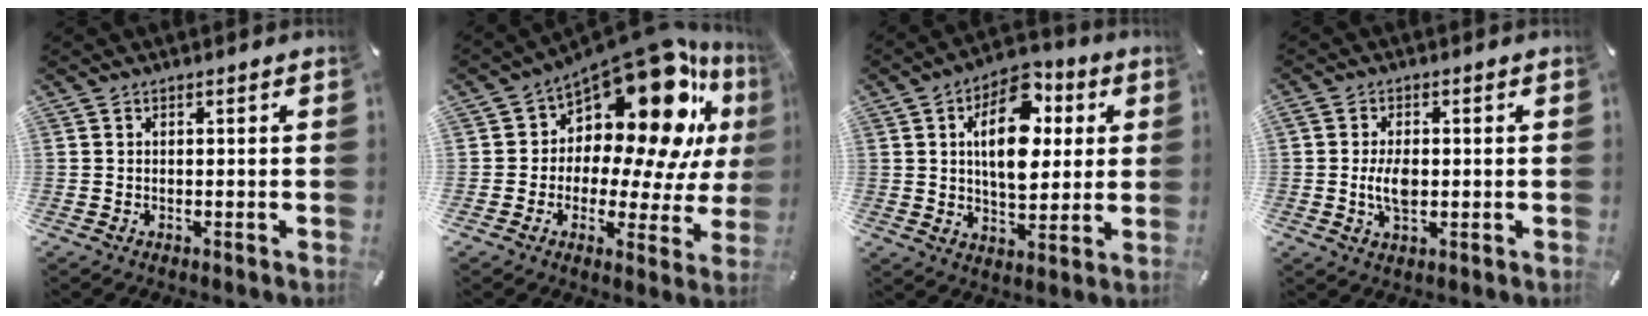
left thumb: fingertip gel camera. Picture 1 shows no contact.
{"total": 18.2, "force": [10.4, 9.0, 12.0], "torque": [-0.167, -0.103, 0.172]}
{"total": 16.0, "force": [4.2, 10.2, 11.5], "torque": [-0.179, -0.009, 0.068]}
{"total": 5.3, "force": [-0.2, 2.9, 4.5], "torque": [-0.097, -0.007, -0.011]}